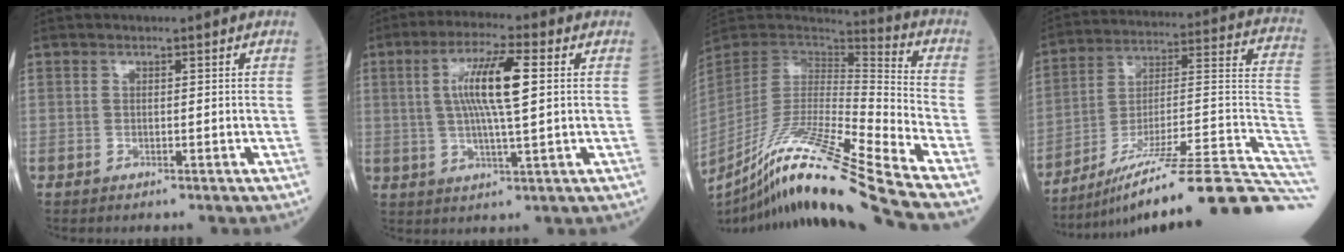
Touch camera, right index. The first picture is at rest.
{"total": 9.9, "force": [1.8, 0.8, 9.7], "torque": [-0.185, 0.006, 0.031]}
{"total": 25.1, "force": [-19.2, -2.0, 16.1], "torque": [-0.287, -0.047, -0.347]}
{"total": 28.5, "force": [-21.4, 0.6, 18.8], "torque": [-0.178, 0.011, -0.327]}